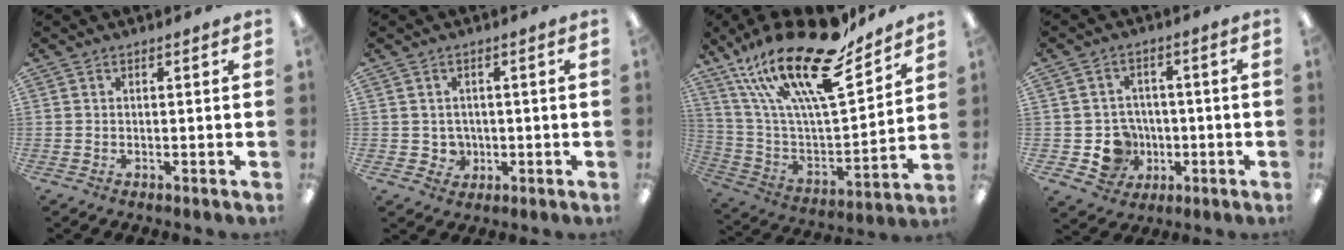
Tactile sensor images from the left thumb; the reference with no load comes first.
{"total": 3.1, "force": [0.4, 3.0, 0.9], "torque": [-0.014, 0.001, 0.005]}
{"total": 25.8, "force": [18.8, 7.6, 16.0], "torque": [-0.285, -0.123, 0.320]}
{"total": 8.0, "force": [-1.5, 7.5, 2.1], "torque": [-0.054, 0.009, -0.019]}